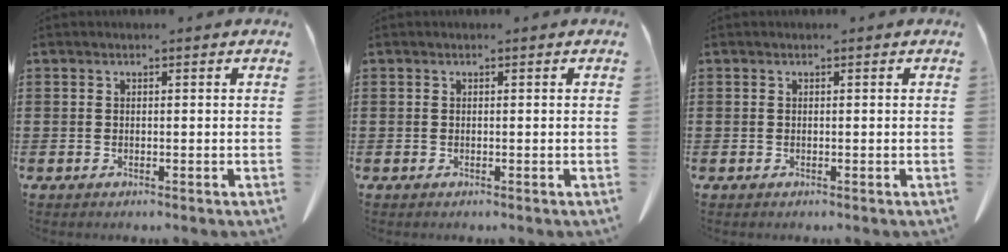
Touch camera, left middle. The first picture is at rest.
{"total": 0.0}
{"total": 0.0}